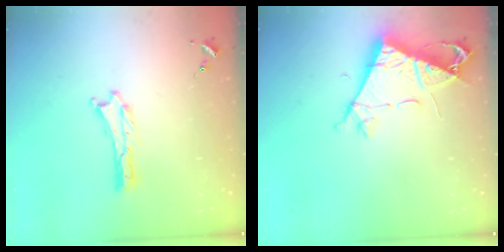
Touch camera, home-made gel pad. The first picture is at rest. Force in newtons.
{"total": 7.7, "press": 7.6, "slide": 1.2}